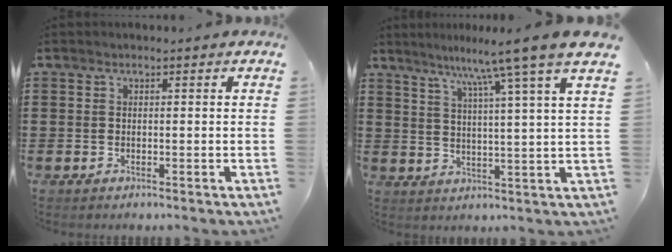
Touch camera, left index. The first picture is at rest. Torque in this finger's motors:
{"motor_torque": [0.99, -1.14, 0.49, 0.12]}